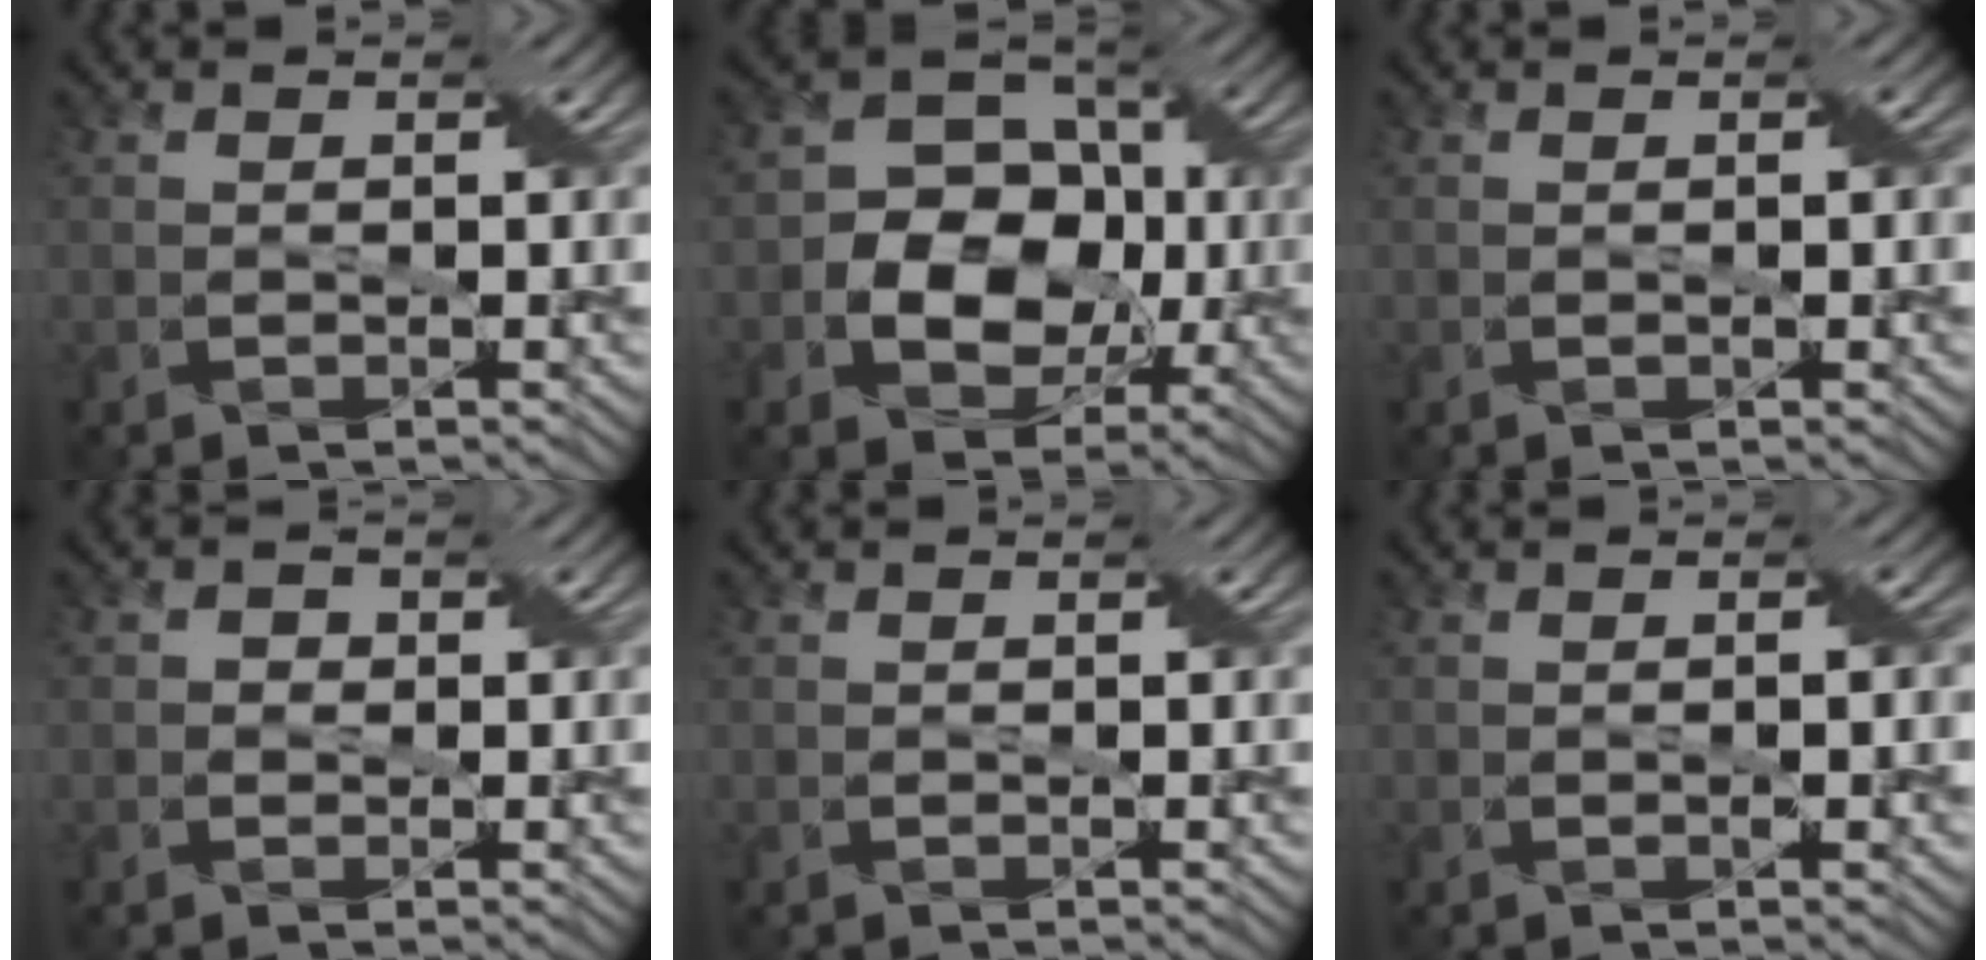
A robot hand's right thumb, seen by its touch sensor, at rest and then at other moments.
{"total": 11.2, "force": [-1.3, 8.7, 7.0], "torque": [-0.115, 0.001, -0.041]}
{"total": 0.9, "force": [0.0, 0.0, 0.9], "torque": [-0.015, 0.001, 0.000]}
{"total": 1.1, "force": [0.0, 1.1, 0.2], "torque": [-0.001, 0.001, -0.004]}
{"total": 0.0}
{"total": 1.8, "force": [-0.1, 0.2, 1.8], "torque": [-0.030, 0.002, 0.000]}